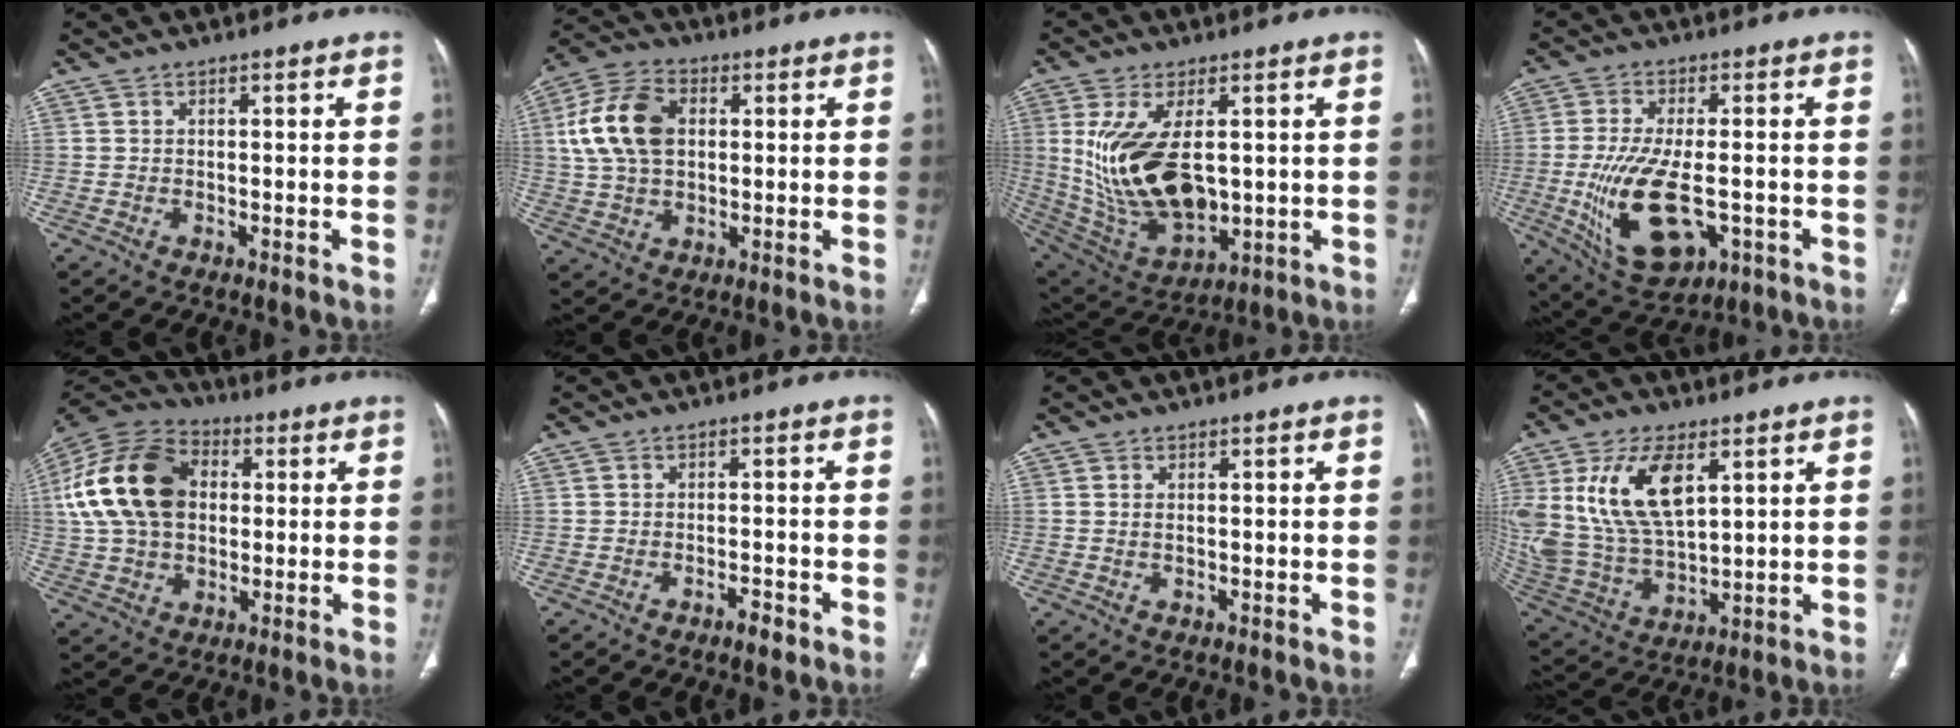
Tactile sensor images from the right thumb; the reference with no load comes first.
{"total": 13.3, "force": [2.3, 8.8, 9.7], "torque": [-0.183, 0.014, 0.039]}
{"total": 18.4, "force": [1.7, 9.6, 15.6], "torque": [-0.301, -0.020, 0.061]}
{"total": 15.3, "force": [-3.8, 7.4, 12.9], "torque": [-0.241, -0.008, -0.045]}
{"total": 20.8, "force": [3.0, 14.5, 14.6], "torque": [-0.278, 0.019, 0.053]}
{"total": 2.2, "force": [-1.6, 0.7, 1.3], "torque": [-0.021, 0.007, -0.027]}
{"total": 0.9, "force": [0.2, 0.4, 0.7], "torque": [-0.018, 0.001, 0.007]}
{"total": 19.2, "force": [6.7, 10.0, 14.9], "torque": [-0.292, -0.024, 0.141]}